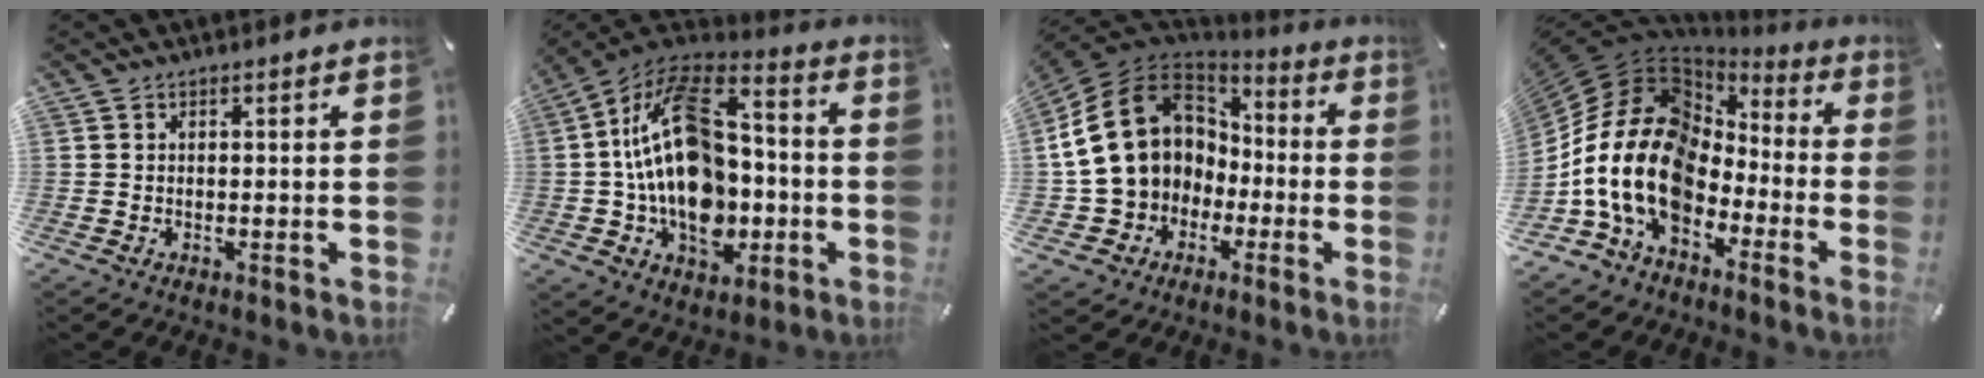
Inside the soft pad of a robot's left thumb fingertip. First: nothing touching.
{"total": 23.2, "force": [-1.0, 16.4, 16.5], "torque": [-0.307, 0.000, -0.013]}
{"total": 19.2, "force": [0.9, 16.4, 10.0], "torque": [-0.213, 0.010, 0.026]}
{"total": 20.5, "force": [-4.1, 14.6, 13.7], "torque": [-0.331, 0.002, -0.078]}